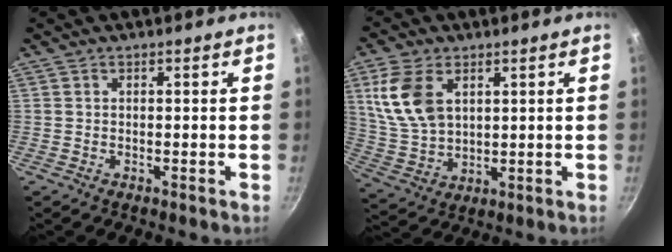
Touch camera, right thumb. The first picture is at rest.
{"total": 11.9, "force": [4.3, 7.3, 8.3], "torque": [-0.159, -0.018, 0.097]}